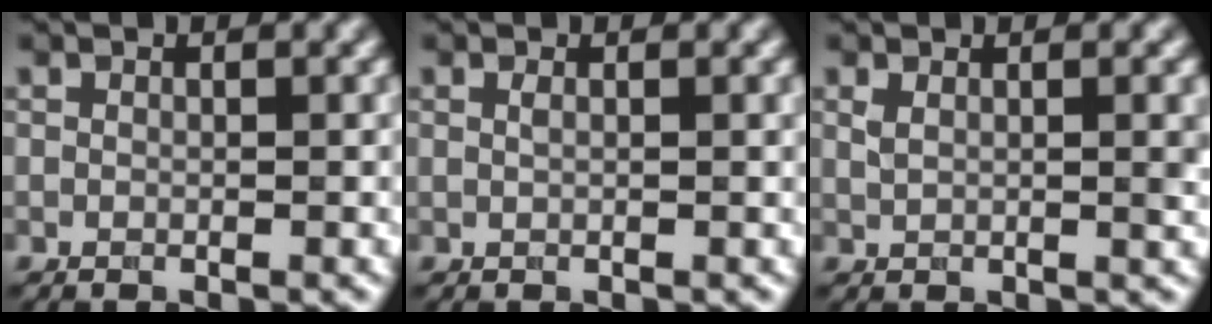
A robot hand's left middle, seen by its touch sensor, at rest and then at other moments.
{"total": 1.0, "force": [0.3, 0.3, 0.8], "torque": [-0.011, 0.003, 0.003]}
{"total": 2.8, "force": [0.8, 1.0, 2.5], "torque": [-0.032, 0.001, 0.014]}